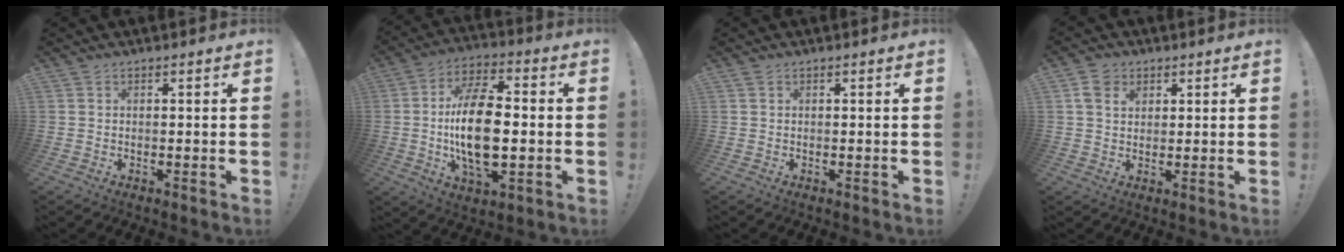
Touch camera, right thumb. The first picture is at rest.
{"total": 18.2, "force": [-1.2, 9.4, 15.5], "torque": [-0.288, -0.003, -0.026]}
{"total": 0.0}
{"total": 6.1, "force": [2.9, 4.4, 3.2], "torque": [-0.058, 0.000, 0.056]}